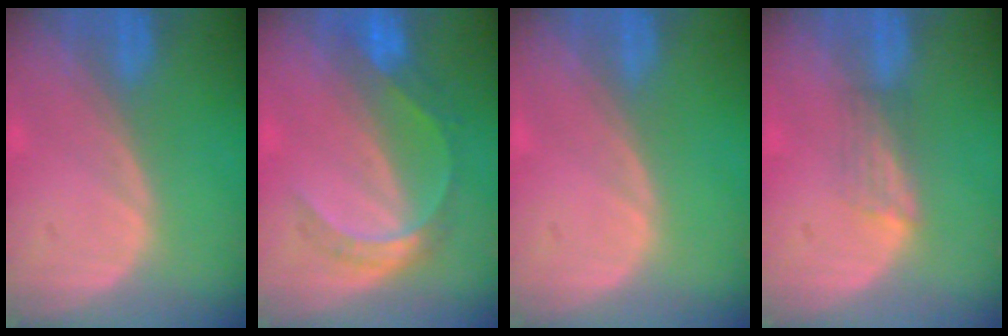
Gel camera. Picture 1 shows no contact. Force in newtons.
{"total": 6.3, "press": 5.4, "slide": 3.2}
{"total": 0.0}
{"total": 2.4, "press": 1.9, "slide": 1.5}